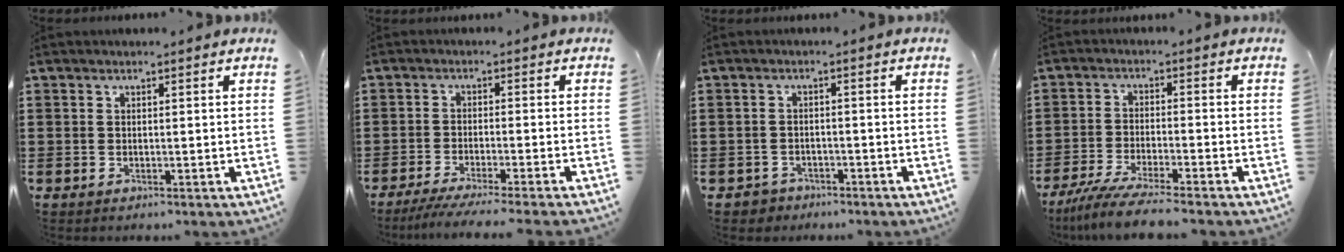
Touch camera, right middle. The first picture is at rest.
{"total": 3.6, "force": [-3.1, -0.4, 1.8], "torque": [-0.037, -0.012, -0.060]}
{"total": 1.7, "force": [-1.5, 0.7, -0.2], "torque": [-0.004, 0.000, -0.035]}
{"total": 5.8, "force": [-5.1, -0.2, 2.7], "torque": [-0.064, -0.021, -0.099]}